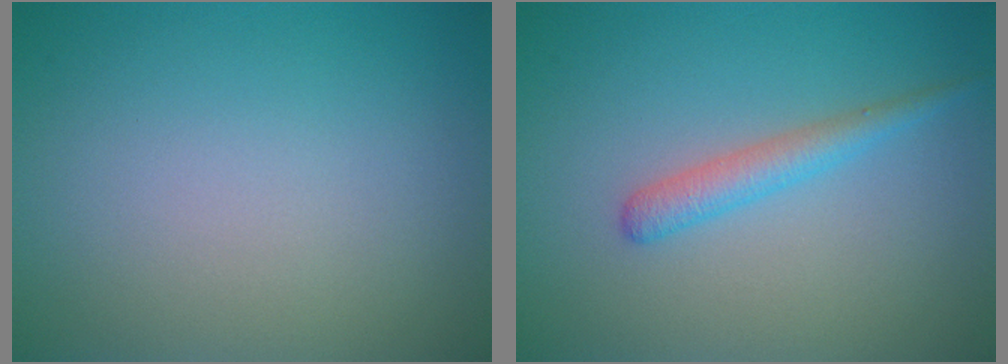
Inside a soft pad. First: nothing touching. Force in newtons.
{"total": 2.1, "press": 2.1, "slide": 0.1}